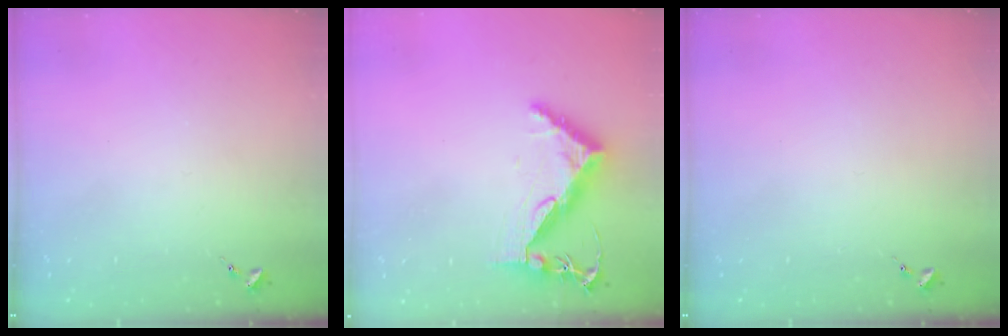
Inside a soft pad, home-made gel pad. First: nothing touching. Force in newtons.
{"total": 8.3, "press": 8.2, "slide": 1.2}
{"total": 0.0}